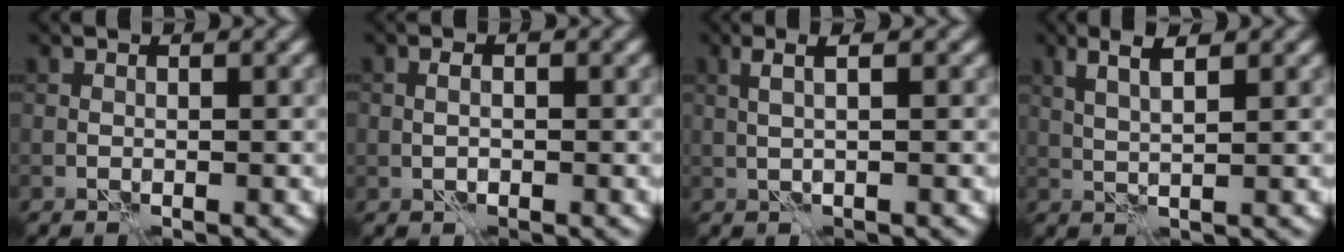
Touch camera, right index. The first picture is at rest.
{"total": 1.2, "force": [-0.1, 0.6, 1.0], "torque": [-0.019, 0.001, -0.003]}
{"total": 2.2, "force": [0.7, 0.3, 2.0], "torque": [-0.033, -0.001, 0.010]}
{"total": 2.9, "force": [1.4, 0.4, 2.5], "torque": [-0.049, 0.001, 0.027]}